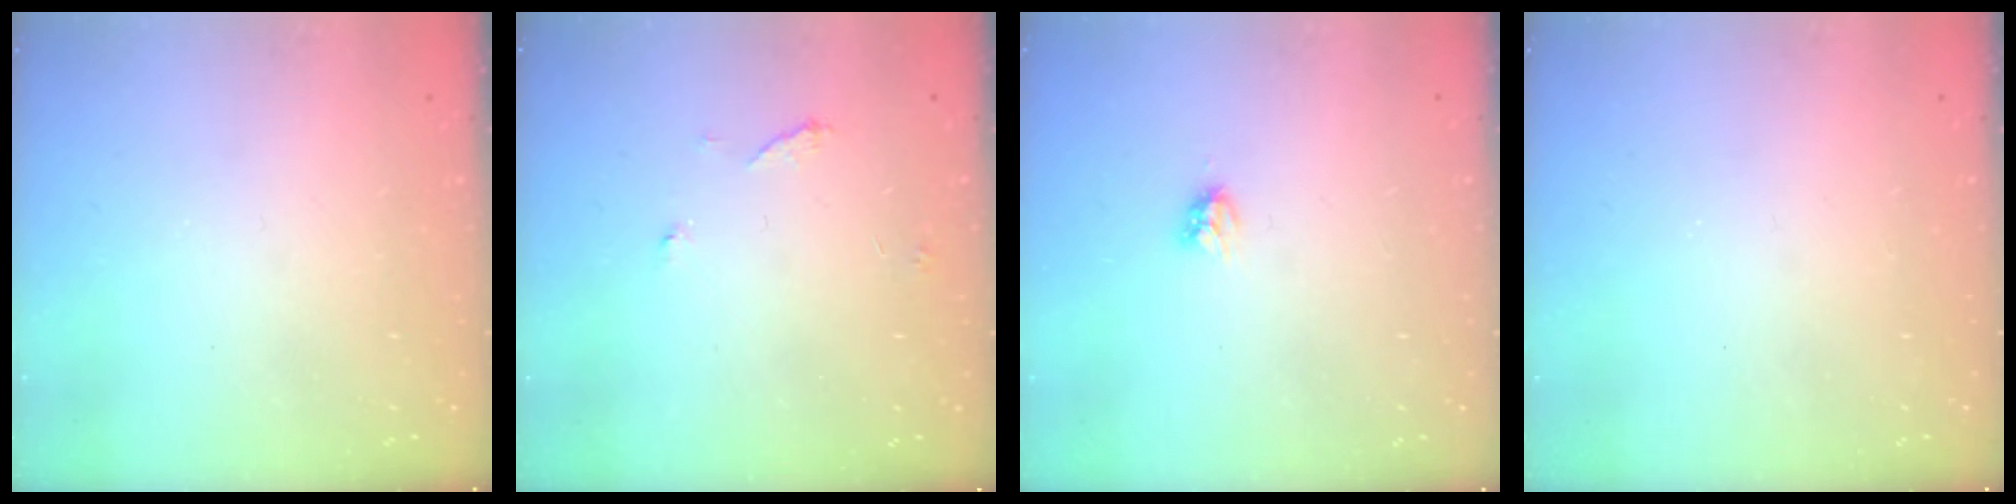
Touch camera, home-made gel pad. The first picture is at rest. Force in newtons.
{"total": 4.4, "press": 4.3, "slide": 0.4}
{"total": 4.2, "press": 4.2, "slide": 0.5}
{"total": 0.0}